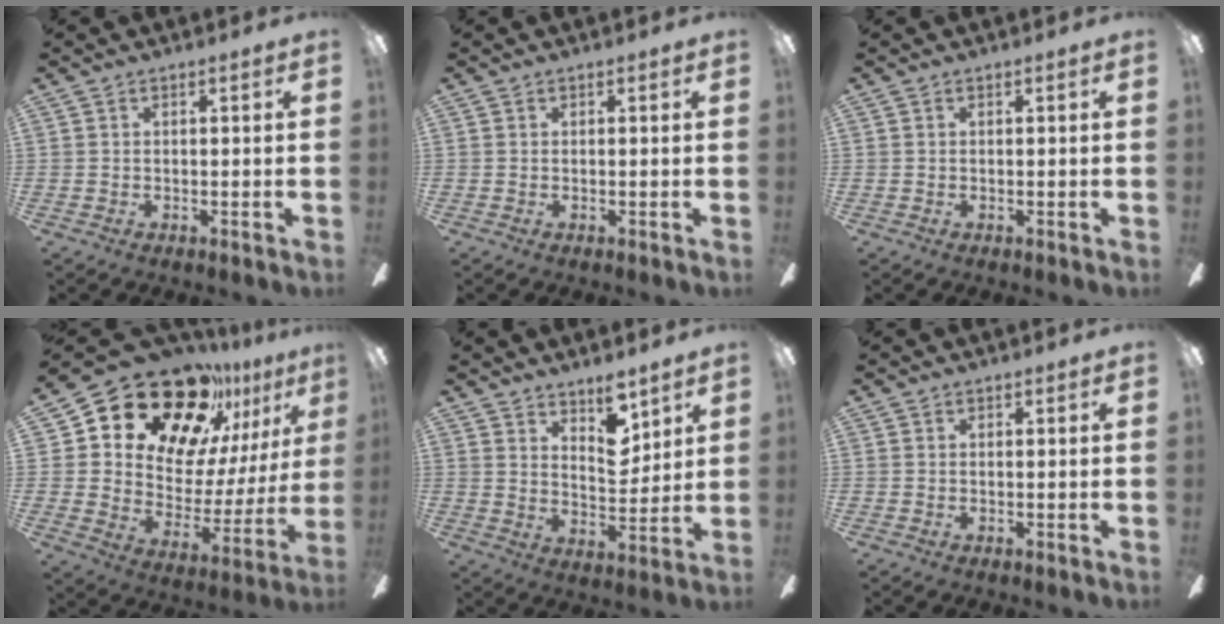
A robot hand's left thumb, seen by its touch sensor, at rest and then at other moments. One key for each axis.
{"total": 0.0}
{"total": 0.0}
{"total": 23.6, "fx": 18.1, "fy": 11.7, "fz": 9.7, "tx": -0.166, "ty": -0.130, "tz": 0.333}
{"total": 9.2, "fx": 6.3, "fy": 4.5, "fz": 5.0, "tx": -0.059, "ty": -0.043, "tz": 0.110}
{"total": 0.0}